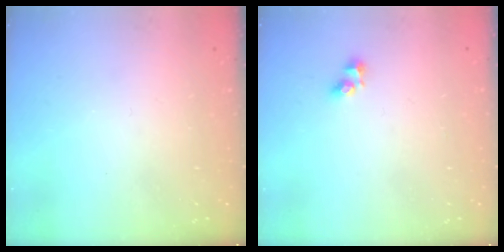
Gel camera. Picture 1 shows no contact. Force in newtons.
{"total": 2.4, "press": 2.4, "slide": 0.2}